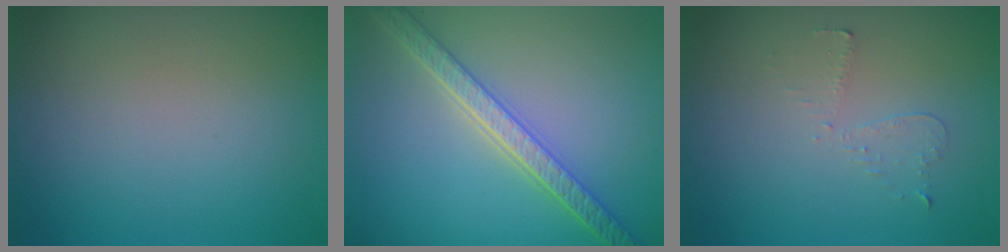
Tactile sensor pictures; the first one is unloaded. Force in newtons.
{"total": 4.5, "press": 4.0, "slide": 2.1}
{"total": 0.9, "press": 0.8, "slide": 0.4}